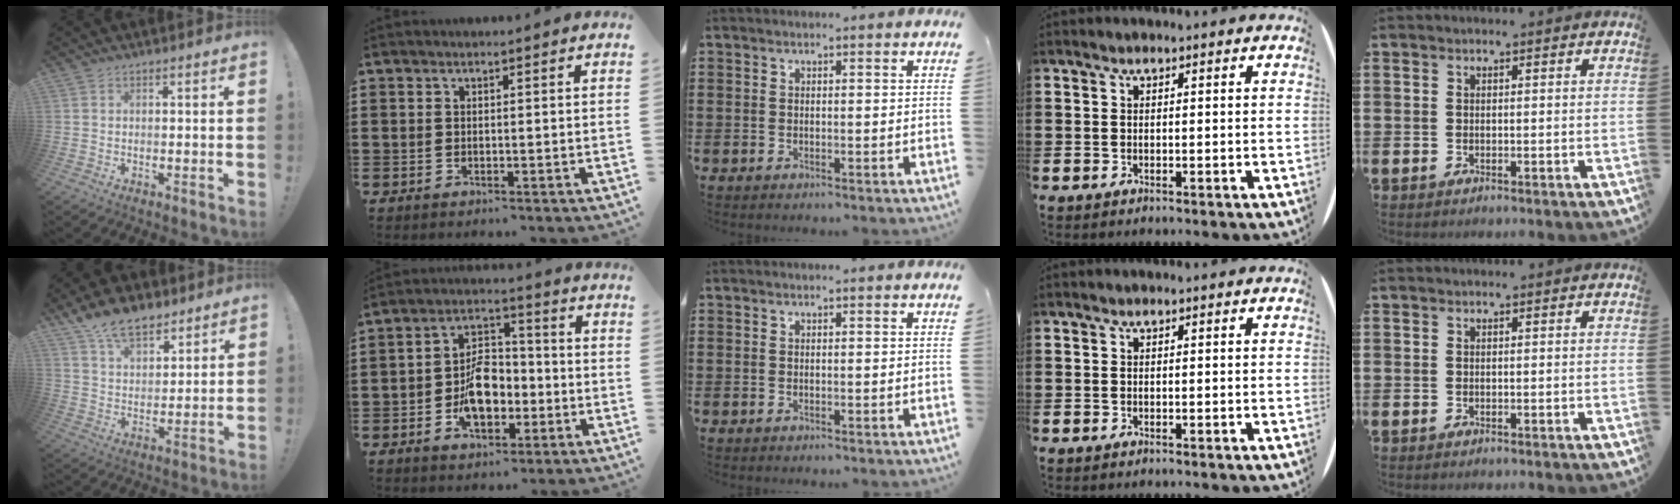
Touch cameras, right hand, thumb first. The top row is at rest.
{"thumb": {"total": 11.9, "force": [9.0, 5.9, 5.1], "torque": [-0.093, -0.054, 0.171]}, "index": {"total": 8.4, "force": [-2.3, 5.0, 6.4], "torque": [-0.121, 0.009, -0.043]}}